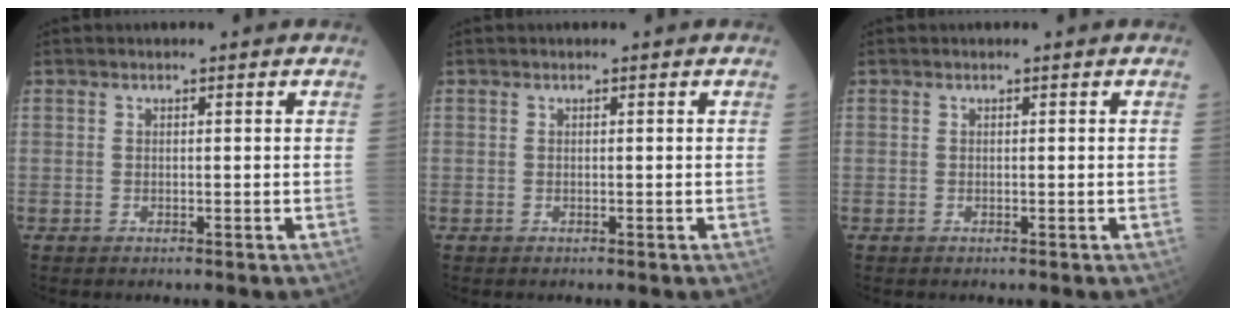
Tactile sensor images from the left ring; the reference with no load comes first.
{"total": 0.0}
{"total": 0.0}